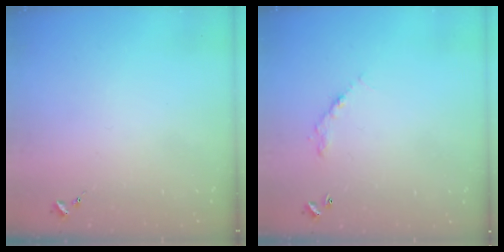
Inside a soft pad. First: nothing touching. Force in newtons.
{"total": 5.1, "press": 5.1, "slide": 0.4}